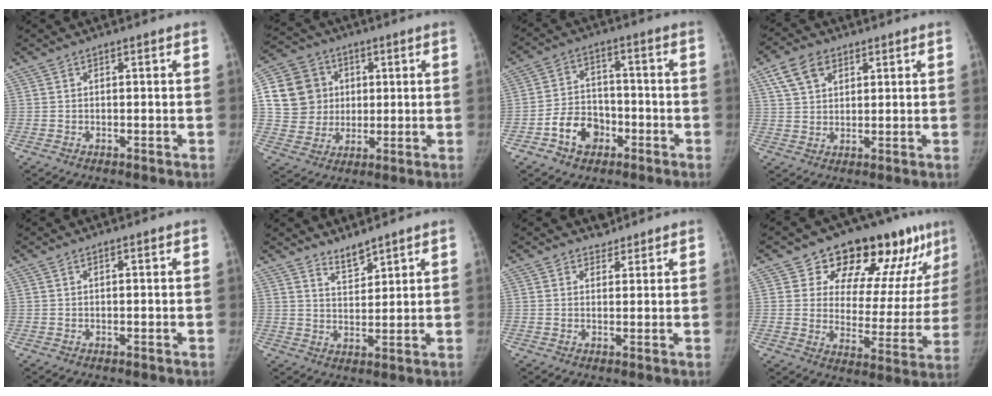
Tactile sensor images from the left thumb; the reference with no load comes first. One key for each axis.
{"total": 14.2, "fx": 2.7, "fy": 13.1, "fz": 4.8, "tx": -0.069, "ty": 0.011, "tz": 0.050}
{"total": 8.7, "fx": -4.1, "fy": 6.5, "fz": 4.0, "tx": -0.043, "ty": 0.031, "tz": -0.073}
{"total": 7.0, "fx": 3.5, "fy": 4.8, "fz": 3.8, "tx": -0.051, "ty": -0.005, "tz": 0.066}
{"total": 0.0}
{"total": 3.9, "fx": 3.7, "fy": 0.8, "fz": 1.2, "tx": -0.010, "ty": -0.036, "tz": 0.070}
{"total": 2.1, "fx": 1.7, "fy": 1.3, "fz": -0.3, "tx": 0.022, "ty": -0.012, "tz": 0.017}
{"total": 20.5, "fx": 13.3, "fy": 9.8, "fz": 12.1, "tx": -0.108, "ty": -0.061, "tz": 0.181}